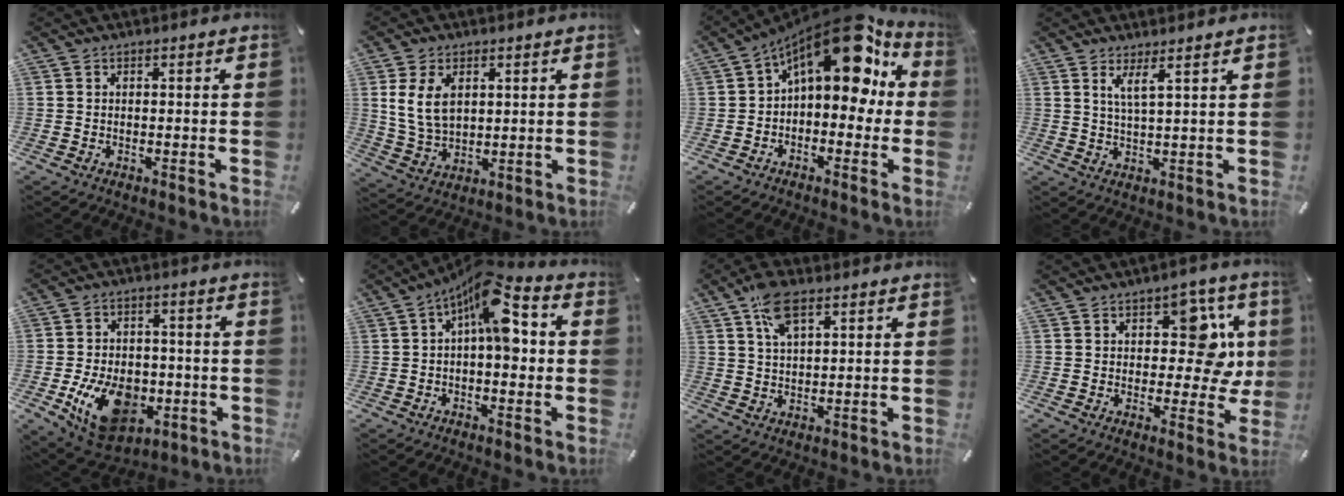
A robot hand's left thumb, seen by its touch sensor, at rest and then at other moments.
{"total": 8.3, "force": [2.6, 5.9, 5.2], "torque": [-0.116, -0.002, 0.045]}
{"total": 16.2, "force": [8.6, 7.4, 11.5], "torque": [-0.180, -0.066, 0.144]}
{"total": 4.1, "force": [2.7, -0.1, 3.1], "torque": [-0.068, -0.007, 0.045]}
{"total": 15.2, "force": [-4.4, 10.3, 10.3], "torque": [-0.186, 0.012, -0.072]}
{"total": 12.0, "force": [2.1, 5.7, 10.4], "torque": [-0.148, -0.015, 0.035]}
{"total": 8.1, "force": [4.3, 3.7, 5.8], "torque": [-0.114, 0.002, 0.078]}
{"total": 12.9, "force": [3.6, 7.8, 9.7], "torque": [-0.118, -0.016, 0.063]}